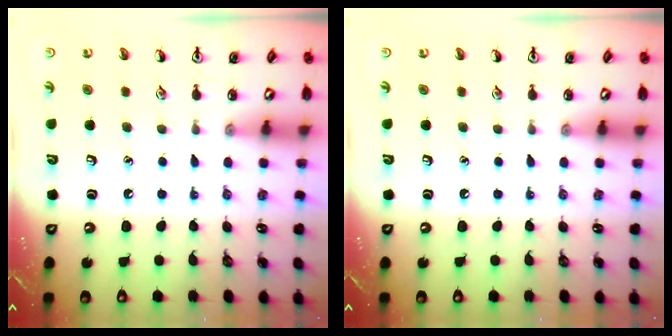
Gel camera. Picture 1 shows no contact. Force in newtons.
{"total": 0.0}